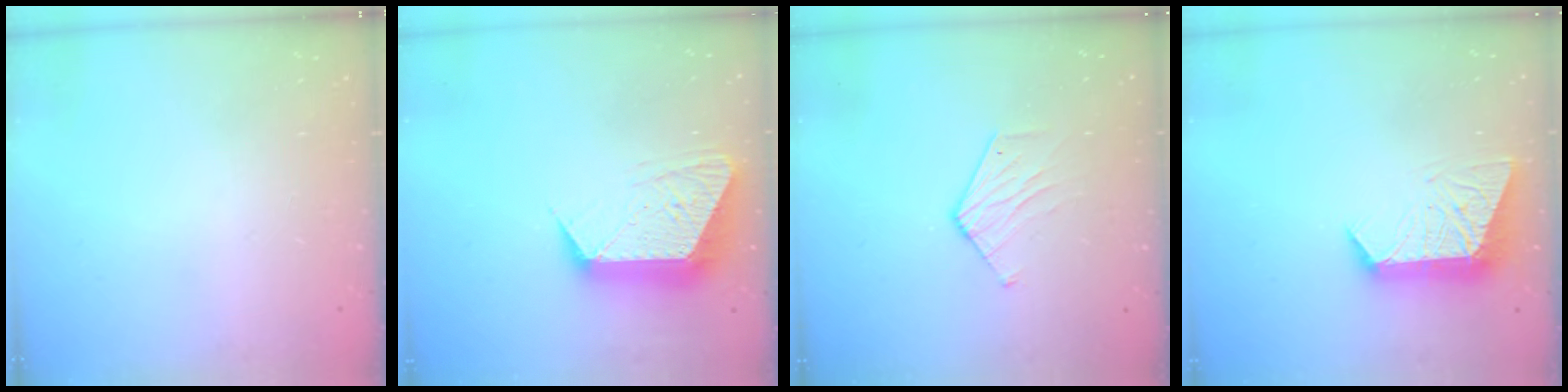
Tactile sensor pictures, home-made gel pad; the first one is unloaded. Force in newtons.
{"total": 14.6, "press": 14.6, "slide": 0.9}
{"total": 6.3, "press": 6.3, "slide": 0.5}
{"total": 10.9, "press": 10.9, "slide": 0.9}